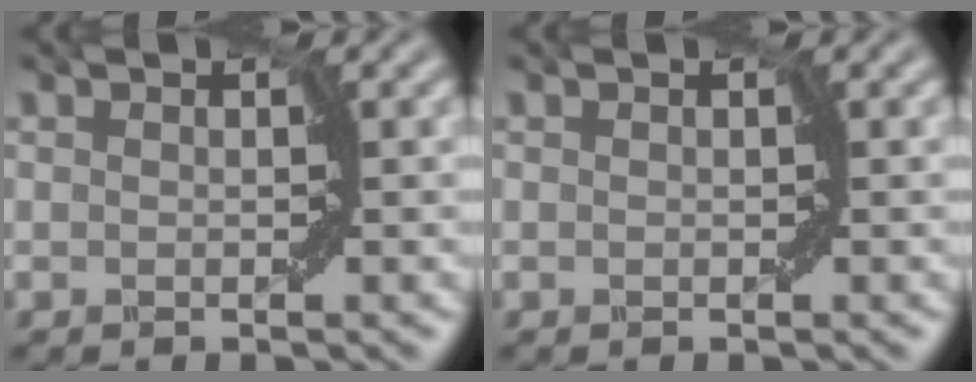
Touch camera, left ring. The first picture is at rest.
{"total": 0.0}